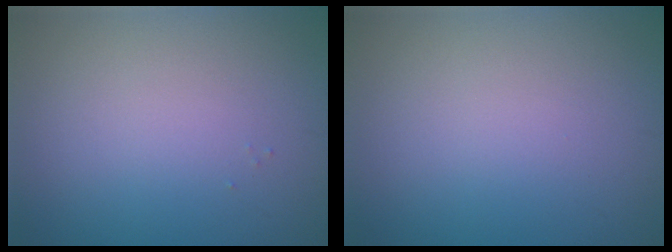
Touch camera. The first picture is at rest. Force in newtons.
{"total": 0.0}